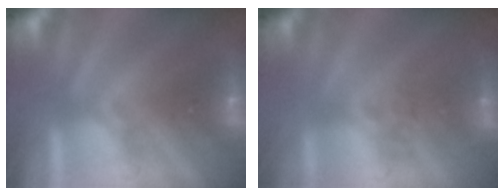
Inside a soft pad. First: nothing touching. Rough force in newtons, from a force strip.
{"total": 1.7}